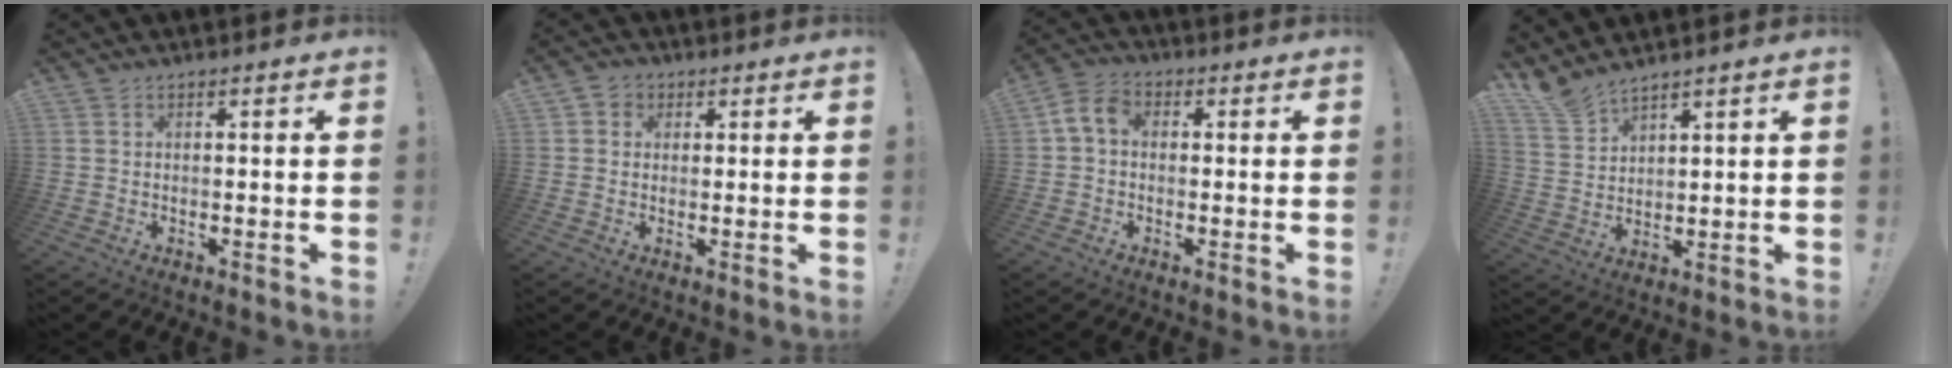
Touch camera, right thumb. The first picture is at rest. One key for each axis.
{"total": 3.3, "fx": 0.8, "fy": 3.0, "fz": 1.0, "tx": -0.014, "ty": 0.003, "tz": 0.014}
{"total": 6.2, "fx": 0.4, "fy": 4.5, "fz": 4.3, "tx": -0.092, "ty": 0.009, "tz": 0.011}
{"total": 6.6, "fx": 6.1, "fy": 1.6, "fz": 1.9, "tx": -0.049, "ty": -0.041, "tz": 0.118}